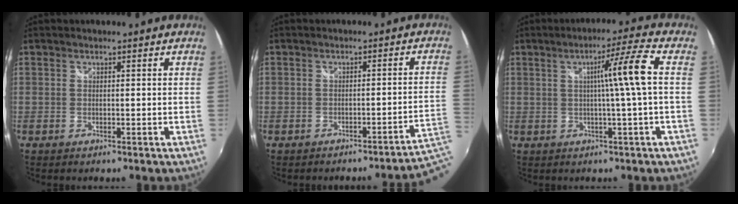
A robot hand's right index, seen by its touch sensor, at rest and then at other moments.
{"total": 3.7, "force": [-2.8, -0.9, 2.3], "torque": [-0.026, -0.007, -0.035]}
{"total": 7.7, "force": [0.5, -1.8, 7.5], "torque": [-0.112, 0.010, 0.010]}